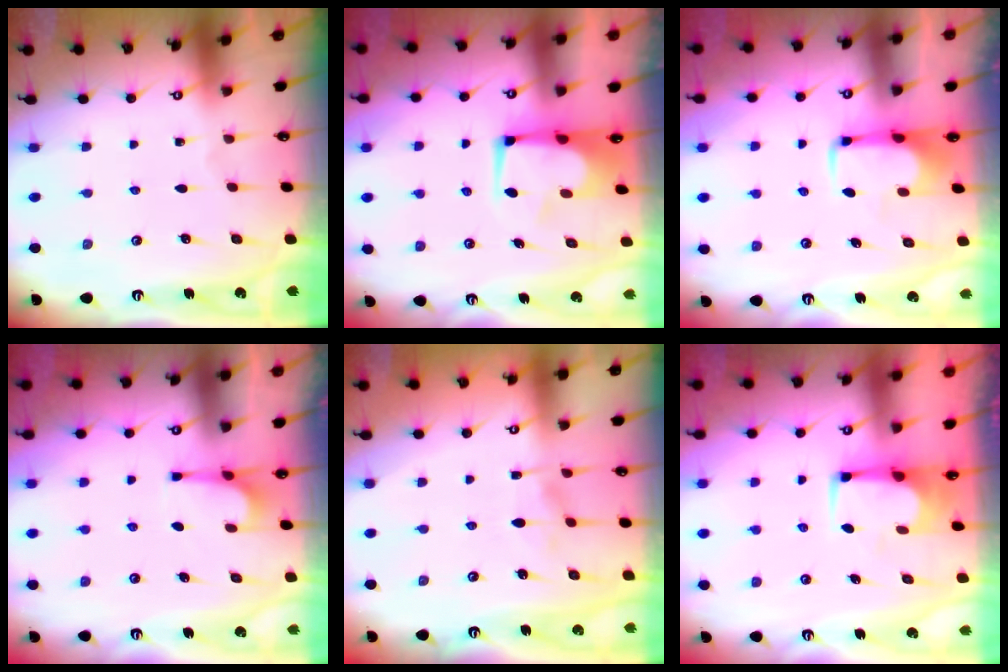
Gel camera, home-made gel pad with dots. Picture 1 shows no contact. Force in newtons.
{"total": 2.6, "press": 2.5, "slide": 0.6}
{"total": 1.9, "press": 1.9, "slide": 0.4}
{"total": 2.2, "press": 2.2, "slide": 0.5}
{"total": 1.7, "press": 1.2, "slide": 1.2}
{"total": 1.8, "press": 1.7, "slide": 0.3}